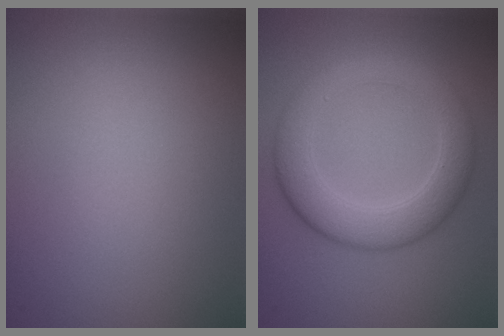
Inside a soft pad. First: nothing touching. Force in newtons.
{"total": 5.3, "press": 5.3, "slide": 0.2}